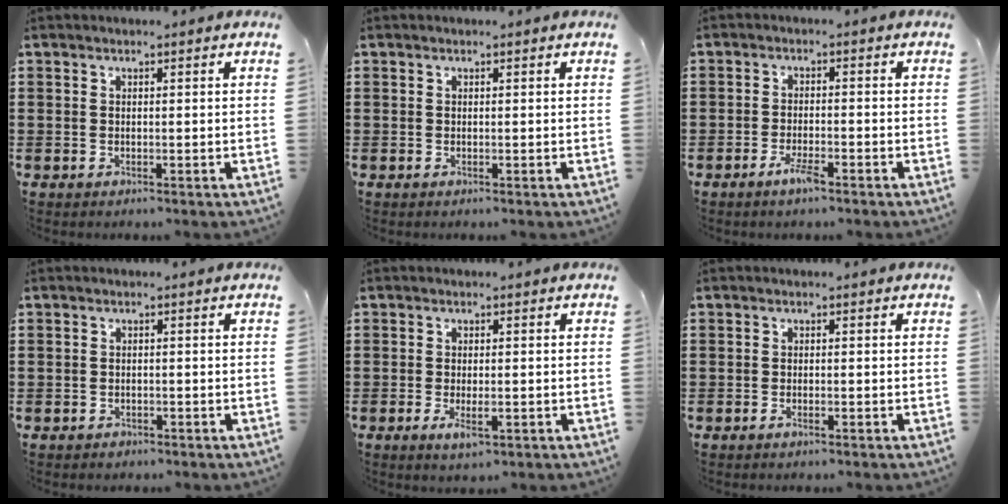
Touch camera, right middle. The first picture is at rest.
{"total": 0.0}
{"total": 3.0, "force": [-2.1, 0.7, 2.0], "torque": [-0.048, -0.003, -0.043]}
{"total": 1.1, "force": [-0.8, 0.7, -0.1], "torque": [0.001, 0.004, -0.020]}
{"total": 2.9, "force": [-0.8, 1.0, 2.6], "torque": [-0.053, -0.005, -0.015]}
{"total": 0.8, "force": [-0.5, 0.1, 0.6], "torque": [-0.015, -0.007, -0.007]}